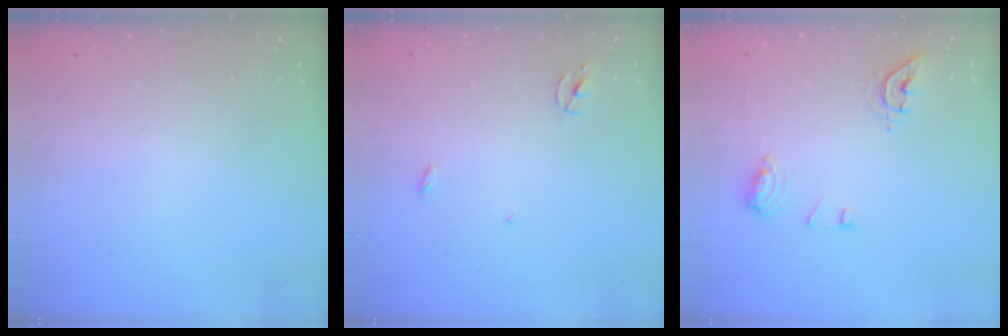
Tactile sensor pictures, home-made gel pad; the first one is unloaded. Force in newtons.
{"total": 2.3, "press": 2.3, "slide": 0.2}
{"total": 9.0, "press": 8.9, "slide": 0.9}